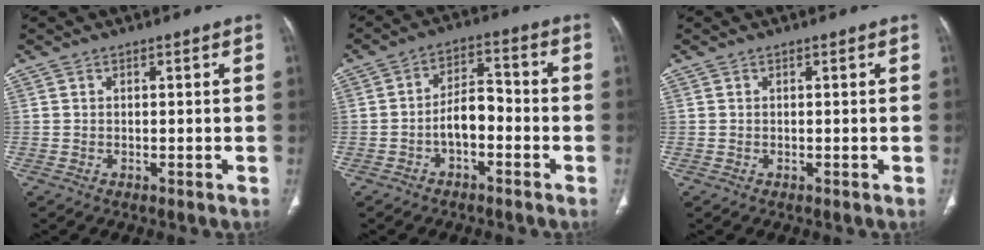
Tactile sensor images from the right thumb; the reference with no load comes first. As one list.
[{"total": 6.4, "force": [-2.3, 3.5, 4.8], "torque": [-0.071, 0.038, -0.046]}, {"total": 0.0}]